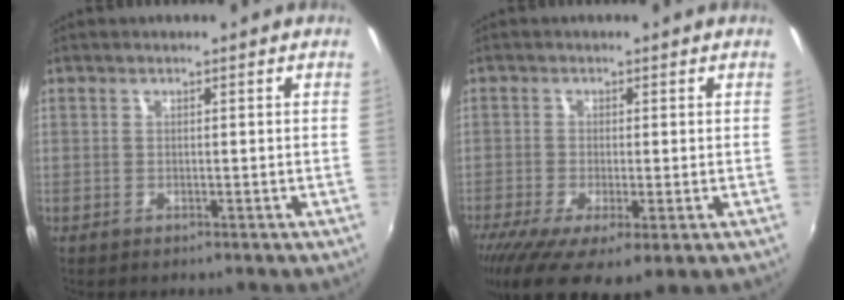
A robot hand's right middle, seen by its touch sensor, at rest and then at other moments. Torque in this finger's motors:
{"motor_torque": [1.36, -0.78, 0.38, 0.21]}